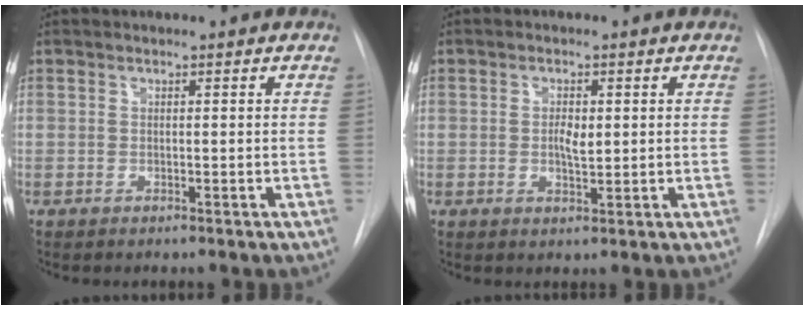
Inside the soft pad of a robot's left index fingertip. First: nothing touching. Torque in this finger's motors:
{"motor_torque": [0.27, -0.08, 0.02, 0.02]}